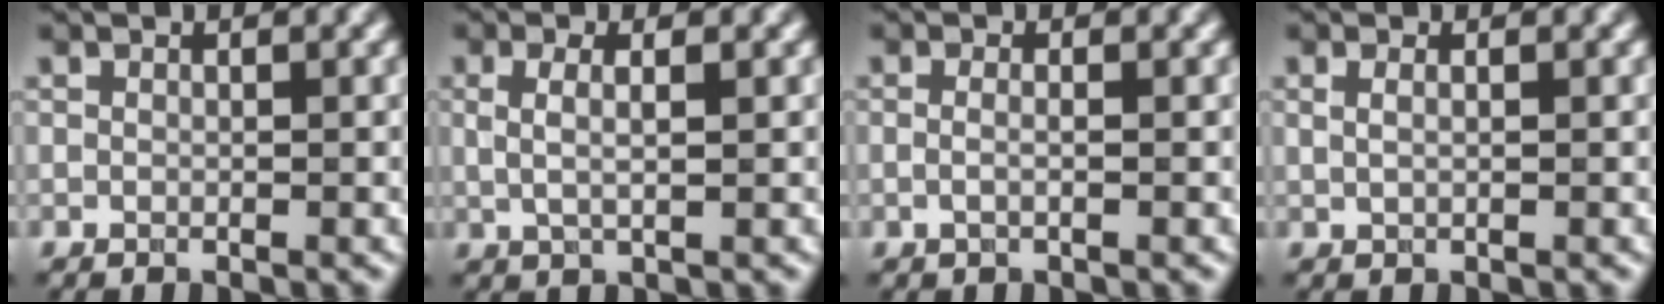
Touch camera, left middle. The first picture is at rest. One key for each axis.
{"total": 2.2, "fx": 0.4, "fy": 0.7, "fz": 2.1, "tx": -0.036, "ty": -0.002, "tz": 0.006}
{"total": 1.2, "fx": 0.1, "fy": 0.4, "fz": 1.1, "tx": -0.018, "ty": -0.015, "tz": -0.008}
{"total": 1.5, "fx": 0.7, "fy": 0.7, "fz": 1.0, "tx": -0.010, "ty": -0.002, "tz": 0.004}